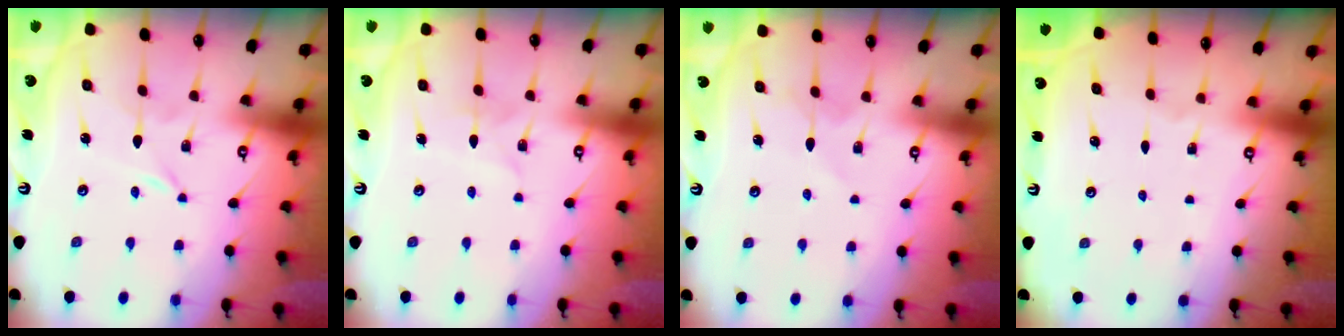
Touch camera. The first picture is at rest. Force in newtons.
{"total": 2.8, "press": 2.8, "slide": 0.2}
{"total": 4.9, "press": 4.9, "slide": 0.6}
{"total": 0.0}